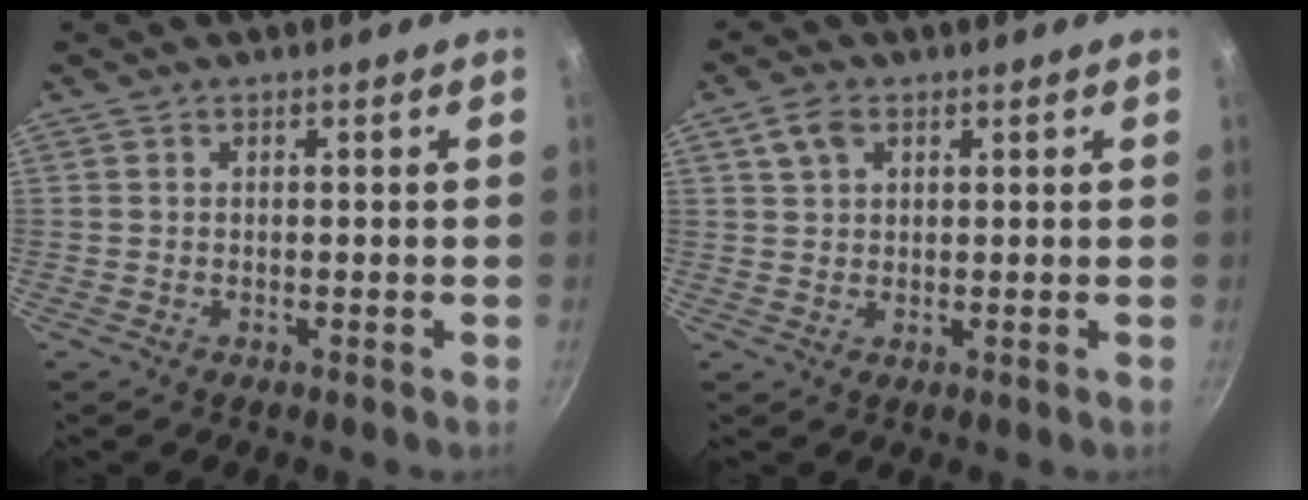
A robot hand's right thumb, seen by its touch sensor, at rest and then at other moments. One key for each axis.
{"total": 4.1, "fx": 1.8, "fy": 2.8, "fz": 2.4, "tx": -0.033, "ty": 0.000, "tz": 0.032}